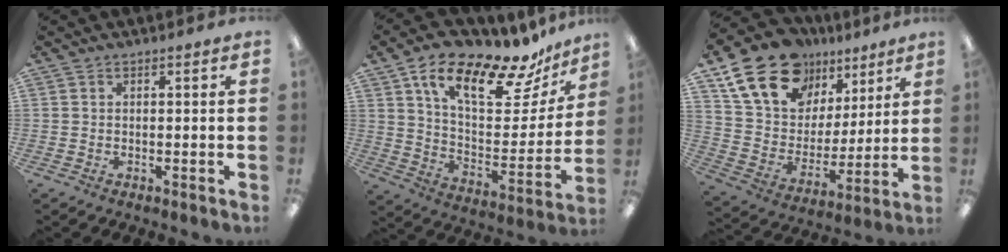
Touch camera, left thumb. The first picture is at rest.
{"total": 19.1, "force": [13.6, 7.0, 11.4], "torque": [-0.184, -0.093, 0.227]}
{"total": 20.1, "force": [13.4, 12.6, 8.2], "torque": [-0.163, -0.068, 0.252]}